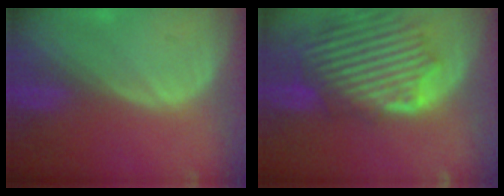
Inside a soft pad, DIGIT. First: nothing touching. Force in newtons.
{"total": 12.5, "press": 11.5, "slide": 5.0}